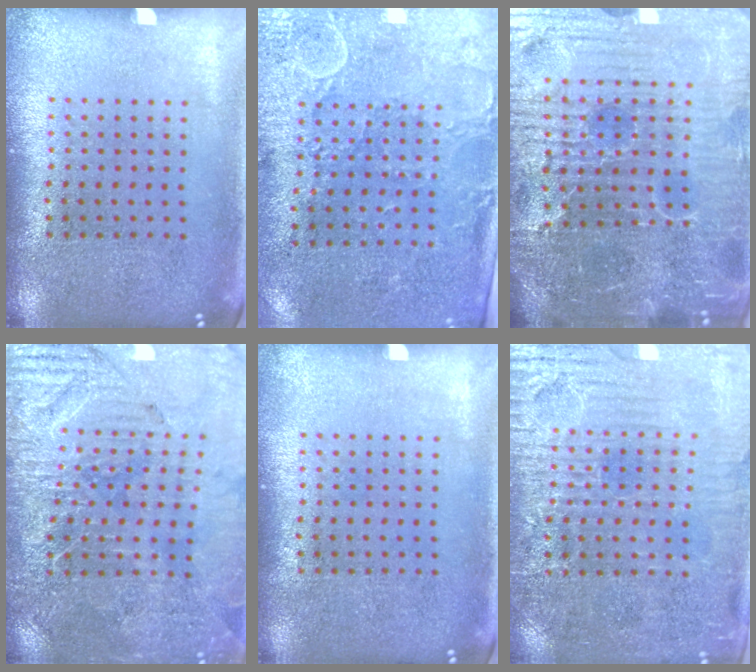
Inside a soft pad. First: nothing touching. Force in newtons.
{"total": 3.0, "press": 2.4, "slide": 1.7}
{"total": 6.8, "press": 6.2, "slide": 2.8}
{"total": 3.4, "press": 3.4, "slide": 0.2}
{"total": 0.0}
{"total": 3.7, "press": 3.5, "slide": 1.4}